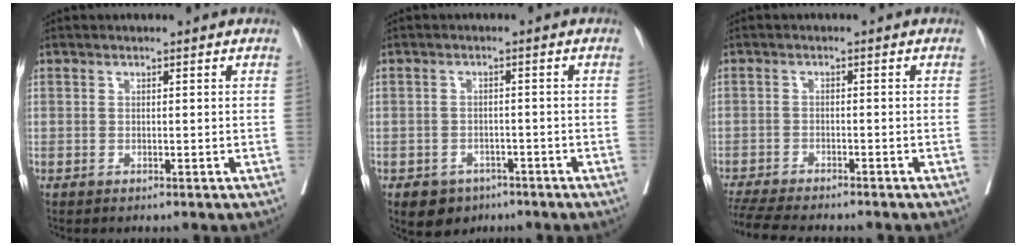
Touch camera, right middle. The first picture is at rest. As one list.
[{"total": 4.3, "force": [-2.8, 3.1, 1.1], "torque": [-0.015, 0.003, -0.035]}, {"total": 10.5, "force": [-9.3, 1.4, 4.6], "torque": [-0.076, -0.017, -0.142]}]